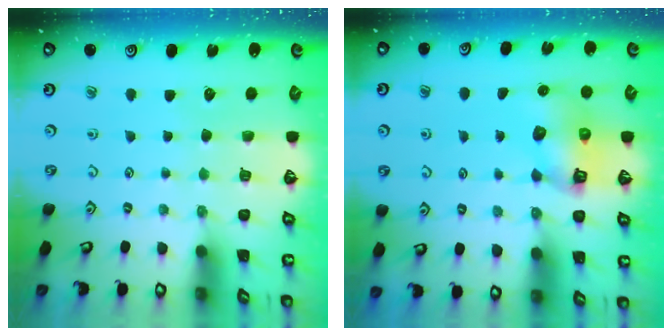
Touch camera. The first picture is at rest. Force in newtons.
{"total": 7.5, "press": 7.5, "slide": 0.9}